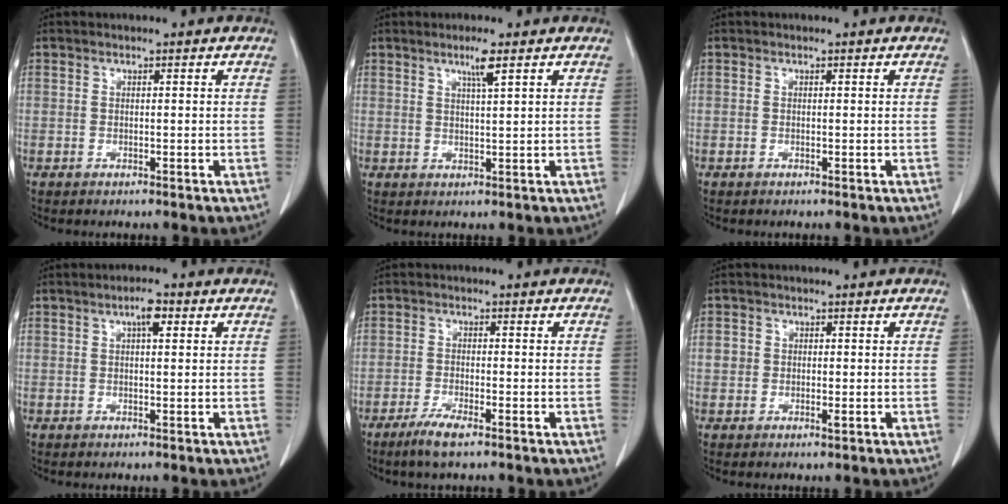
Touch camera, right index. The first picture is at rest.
{"total": 2.9, "force": [1.7, -0.3, 2.3], "torque": [-0.045, -0.003, 0.032]}
{"total": 0.0}
{"total": 2.8, "force": [1.2, 0.8, 2.4], "torque": [-0.044, 0.006, 0.018]}
{"total": 3.7, "force": [-2.5, 0.3, 2.7], "torque": [-0.060, -0.008, -0.049]}
{"total": 2.2, "force": [0.0, 1.8, 1.2], "torque": [-0.017, 0.000, 0.000]}